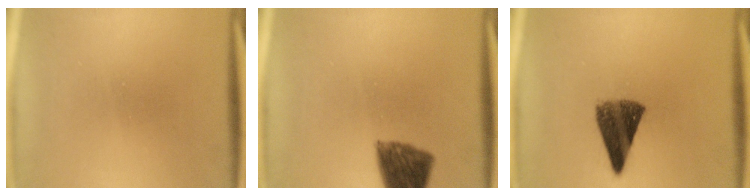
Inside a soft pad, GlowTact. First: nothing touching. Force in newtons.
{"total": 8.6}
{"total": 8.4}